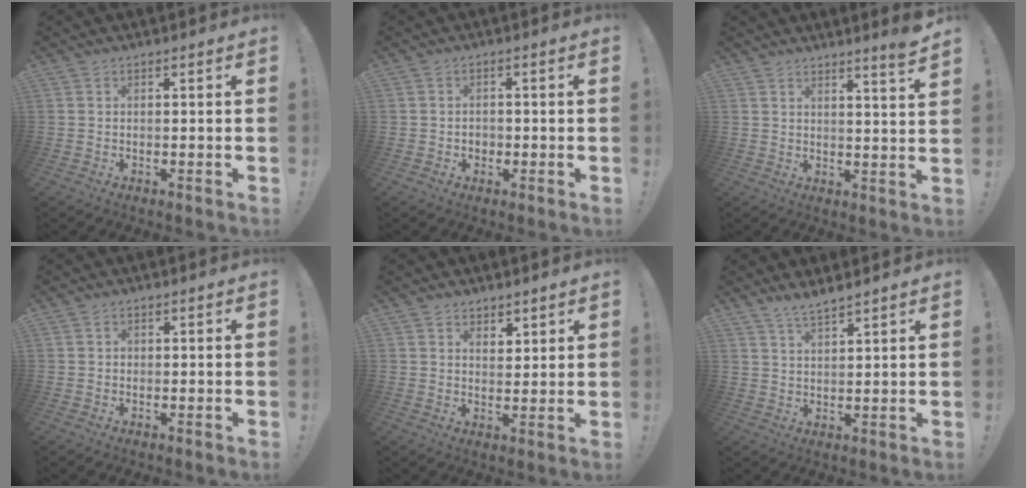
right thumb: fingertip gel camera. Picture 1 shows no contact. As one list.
[{"total": 2.0, "force": [-0.8, 1.6, 0.8], "torque": [-0.012, 0.004, -0.016]}, {"total": 5.0, "force": [4.1, -0.6, 2.9], "torque": [-0.033, -0.036, 0.064]}, {"total": 0.8, "force": [-0.2, 0.8, 0.3], "torque": [-0.009, 0.005, -0.004]}, {"total": 3.8, "force": [2.9, 2.4, 0.7], "torque": [-0.002, -0.020, 0.051]}, {"total": 4.1, "force": [3.8, 0.1, 1.5], "torque": [-0.028, -0.025, 0.068]}]